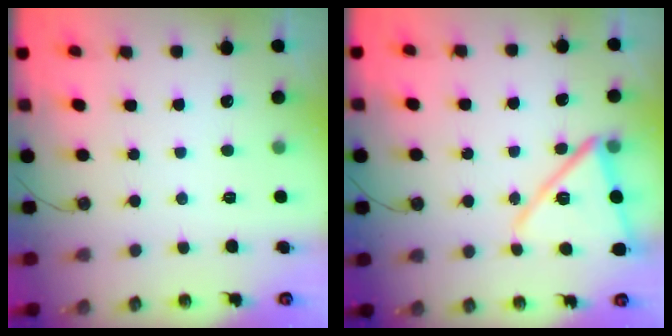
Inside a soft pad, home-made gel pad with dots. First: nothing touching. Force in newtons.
{"total": 14.2, "press": 14.1, "slide": 1.2}